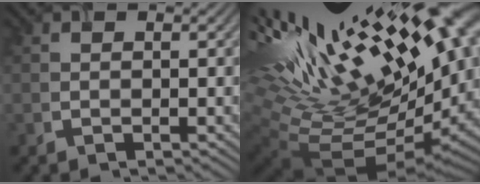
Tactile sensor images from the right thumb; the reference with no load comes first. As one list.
[{"total": 20.2, "force": [8.8, 7.3, 16.6], "torque": [-0.278, 0.007, 0.171]}]